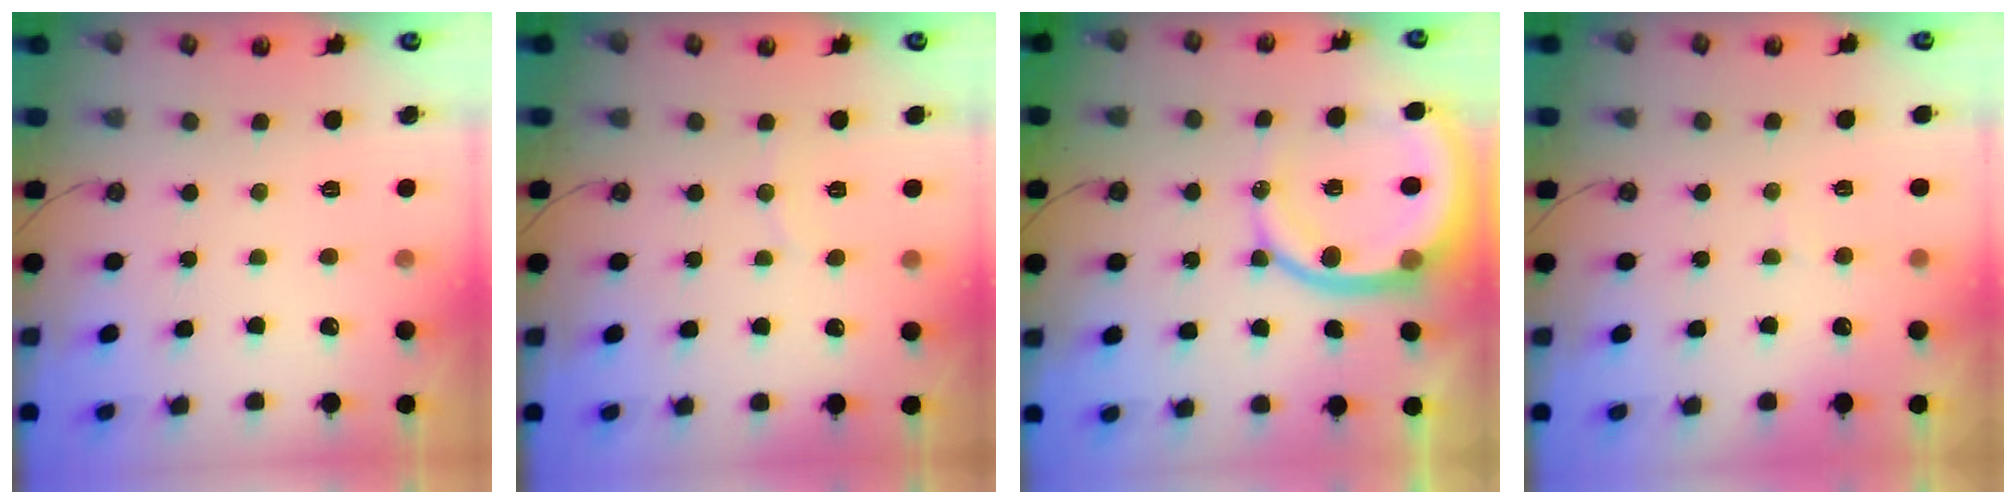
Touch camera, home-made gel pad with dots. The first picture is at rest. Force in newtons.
{"total": 2.5, "press": 2.5, "slide": 0.3}
{"total": 13.6, "press": 13.5, "slide": 1.6}
{"total": 3.9, "press": 3.5, "slide": 1.7}